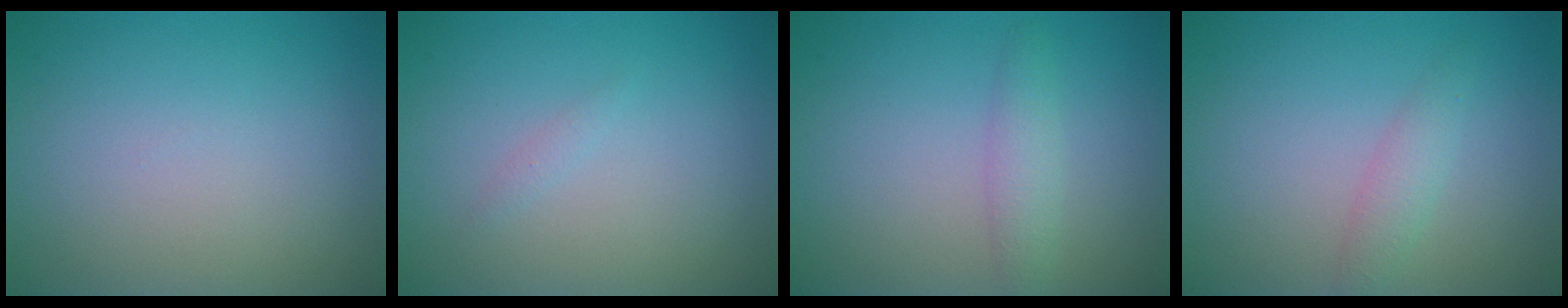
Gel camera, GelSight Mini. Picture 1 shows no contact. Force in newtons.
{"total": 0.5, "press": 0.5, "slide": 0.0}
{"total": 1.9, "press": 1.9, "slide": 0.1}
{"total": 1.7, "press": 1.7, "slide": 0.1}